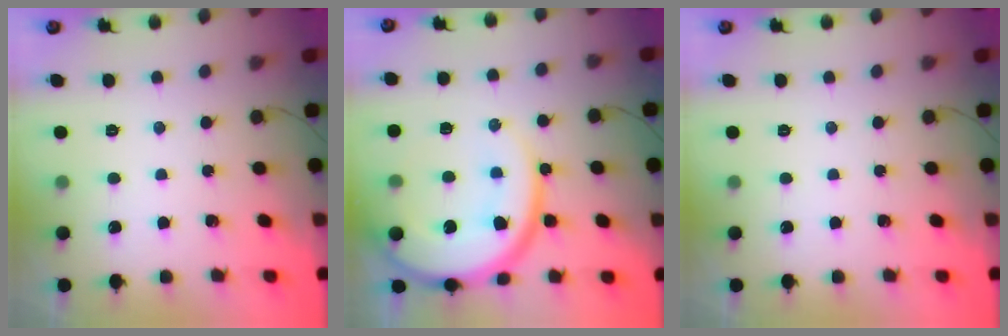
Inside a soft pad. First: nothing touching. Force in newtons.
{"total": 19.5, "press": 19.4, "slide": 2.0}
{"total": 0.0}